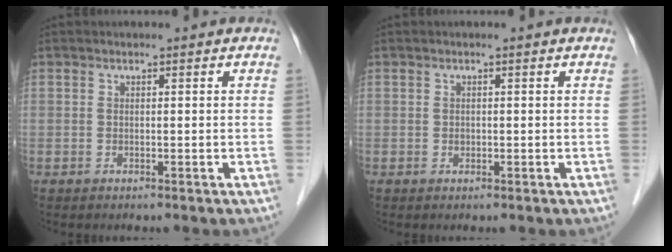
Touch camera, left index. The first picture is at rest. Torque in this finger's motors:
{"motor_torque": [0.01, 0.01, 0.02, 0.00]}